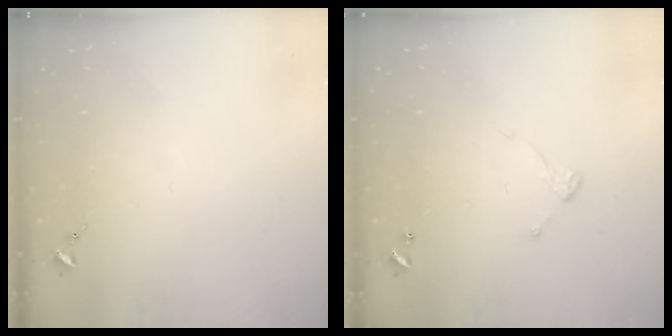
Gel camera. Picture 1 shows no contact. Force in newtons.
{"total": 5.3, "press": 5.3, "slide": 0.4}